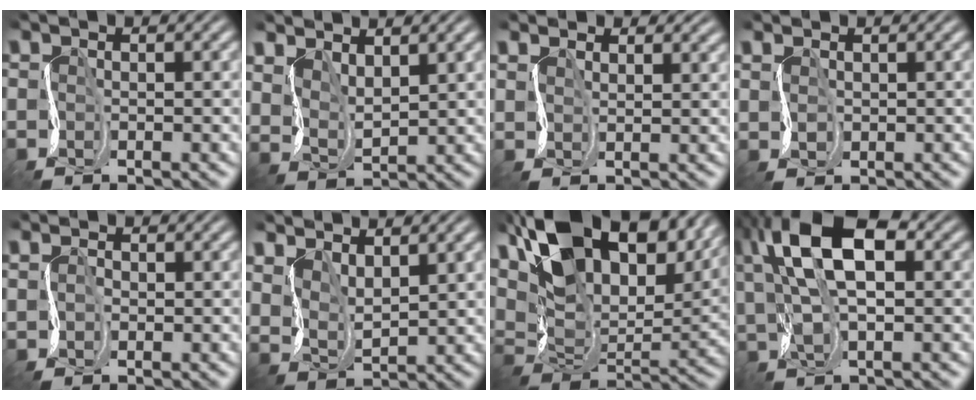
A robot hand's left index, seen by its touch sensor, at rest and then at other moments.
{"total": 3.6, "force": [3.0, 1.5, 1.3], "torque": [-0.041, -0.003, 0.065]}
{"total": 2.8, "force": [2.5, 1.1, 0.2], "torque": [-0.011, 0.003, 0.044]}
{"total": 1.0, "force": [0.8, 0.6, -0.2], "torque": [0.000, 0.000, 0.021]}
{"total": 1.1, "force": [0.7, 0.8, 0.3], "torque": [-0.004, 0.002, 0.015]}
{"total": 4.0, "force": [3.3, 1.6, 1.6], "torque": [-0.046, -0.003, 0.068]}
{"total": 17.8, "force": [10.7, 8.6, 11.3], "torque": [-0.230, 0.027, 0.190]}
{"total": 10.1, "force": [3.9, 4.5, 8.2], "torque": [-0.156, 0.019, 0.059]}